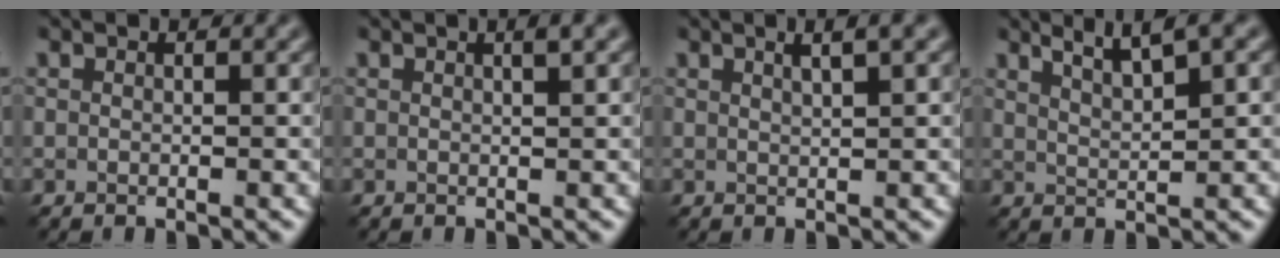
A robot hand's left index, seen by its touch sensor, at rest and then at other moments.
{"total": 1.3, "force": [0.6, 0.2, 1.2], "torque": [-0.014, 0.003, 0.008]}
{"total": 2.2, "force": [1.2, 0.4, 1.8], "torque": [-0.020, 0.005, 0.014]}
{"total": 3.7, "force": [2.8, 0.4, 2.4], "torque": [-0.032, 0.005, 0.047]}